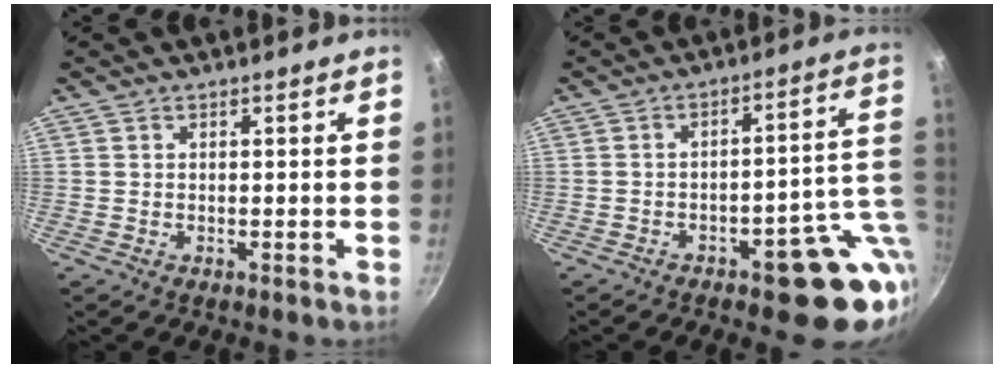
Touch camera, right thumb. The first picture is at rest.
{"total": 14.3, "force": [-3.3, 6.0, 12.6], "torque": [-0.104, 0.028, -0.036]}